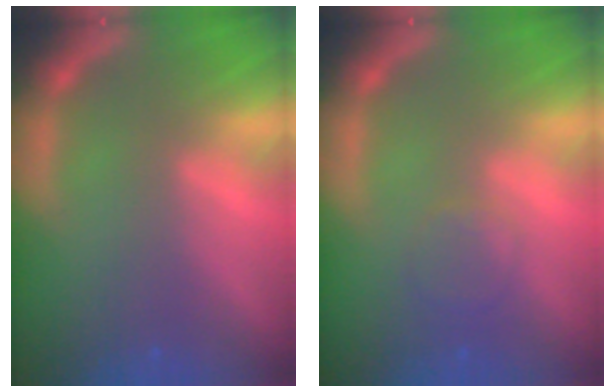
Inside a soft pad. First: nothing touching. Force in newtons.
{"total": 2.4}